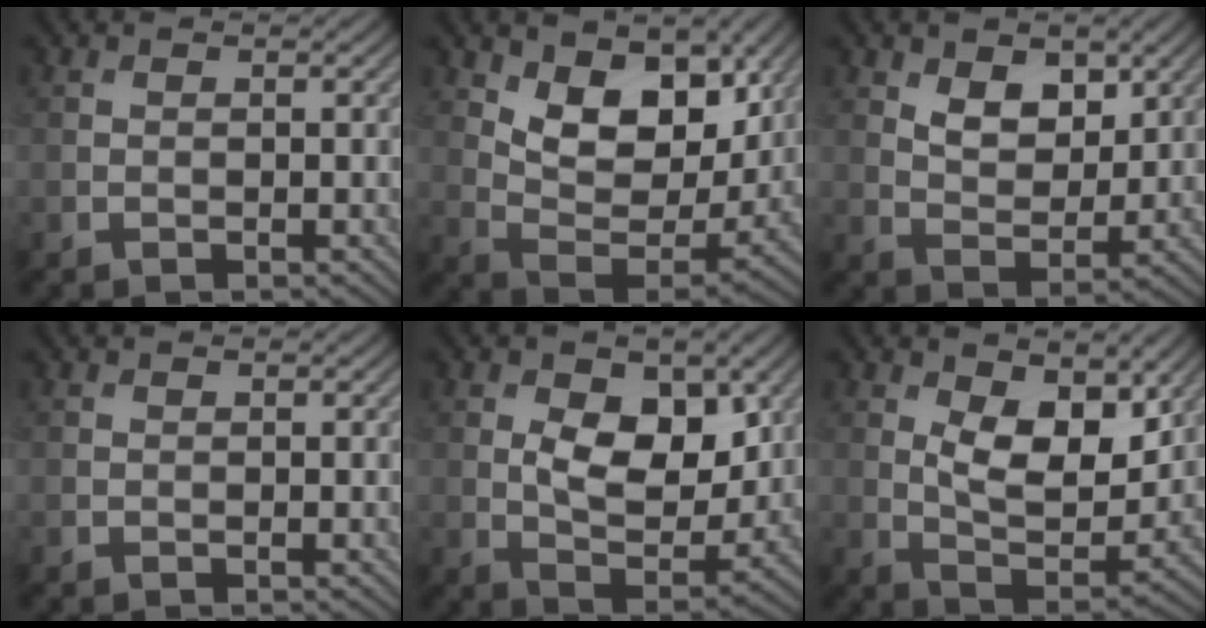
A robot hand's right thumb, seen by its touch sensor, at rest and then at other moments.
{"total": 11.1, "force": [5.5, 6.0, 7.5], "torque": [-0.150, -0.017, 0.096]}
{"total": 5.2, "force": [2.8, 3.0, 3.2], "torque": [-0.062, -0.012, 0.046]}
{"total": 0.0}
{"total": 8.6, "force": [2.2, 5.0, 6.6], "torque": [-0.126, -0.013, 0.037]}
{"total": 8.7, "force": [3.2, 4.4, 6.8], "torque": [-0.137, -0.014, 0.053]}